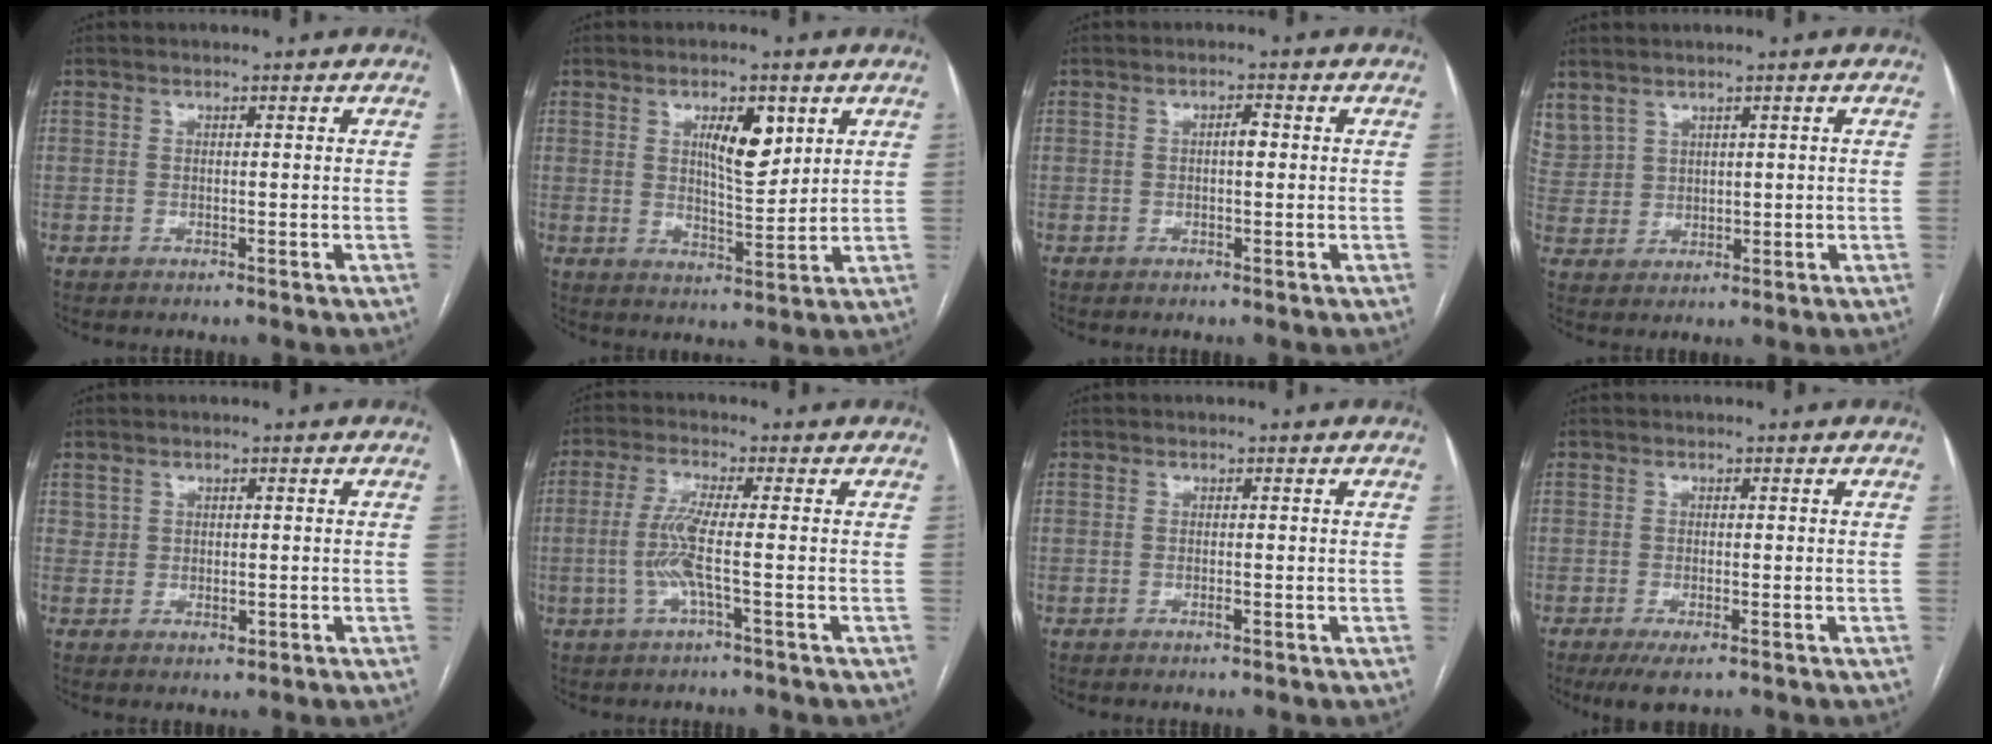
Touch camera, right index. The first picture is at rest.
{"total": 7.4, "force": [3.0, 2.4, 6.3], "torque": [-0.106, -0.001, 0.053]}
{"total": 1.8, "force": [0.2, 0.6, 1.7], "torque": [-0.029, 0.005, 0.002]}
{"total": 8.2, "force": [4.9, 5.9, 2.9], "torque": [-0.093, 0.020, 0.122]}
{"total": 1.8, "force": [0.2, 1.5, 1.0], "torque": [-0.020, 0.000, 0.009]}
{"total": 5.7, "force": [-1.0, -0.2, 5.6], "torque": [-0.125, -0.002, -0.024]}
{"total": 0.6, "force": [-0.2, 0.1, 0.6], "torque": [-0.014, -0.003, -0.002]}
{"total": 3.5, "force": [-2.0, 0.9, 2.7], "torque": [-0.045, -0.008, -0.029]}